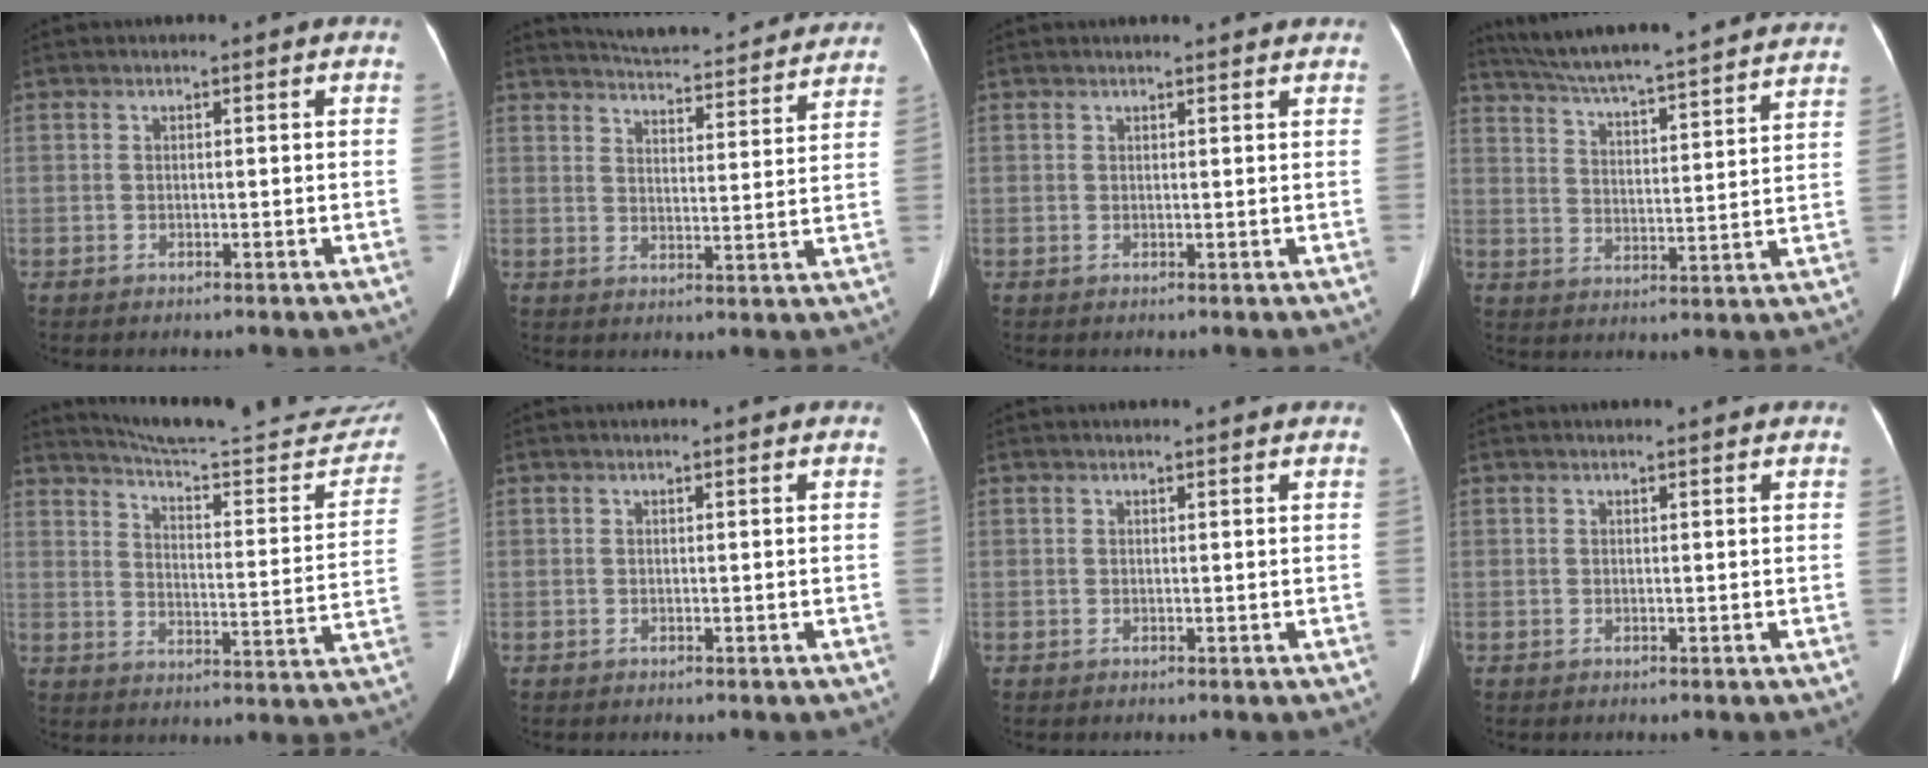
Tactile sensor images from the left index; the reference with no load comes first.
{"total": 19.6, "force": [18.4, 2.8, 6.1], "torque": [-0.086, -0.010, 0.232]}
{"total": 4.2, "force": [4.0, 0.5, 1.2], "torque": [-0.016, 0.012, 0.042]}
{"total": 29.7, "force": [27.1, 2.1, 12.0], "torque": [-0.200, -0.028, 0.355]}
{"total": 26.0, "force": [24.3, 2.9, 8.7], "torque": [-0.117, -0.084, 0.303]}
{"total": 1.8, "force": [1.7, 0.1, 0.6], "torque": [-0.010, 0.013, 0.021]}
{"total": 3.3, "force": [3.2, 0.3, 0.9], "torque": [-0.015, 0.012, 0.035]}
{"total": 2.8, "force": [2.7, 0.2, 0.8], "torque": [-0.013, 0.012, 0.030]}